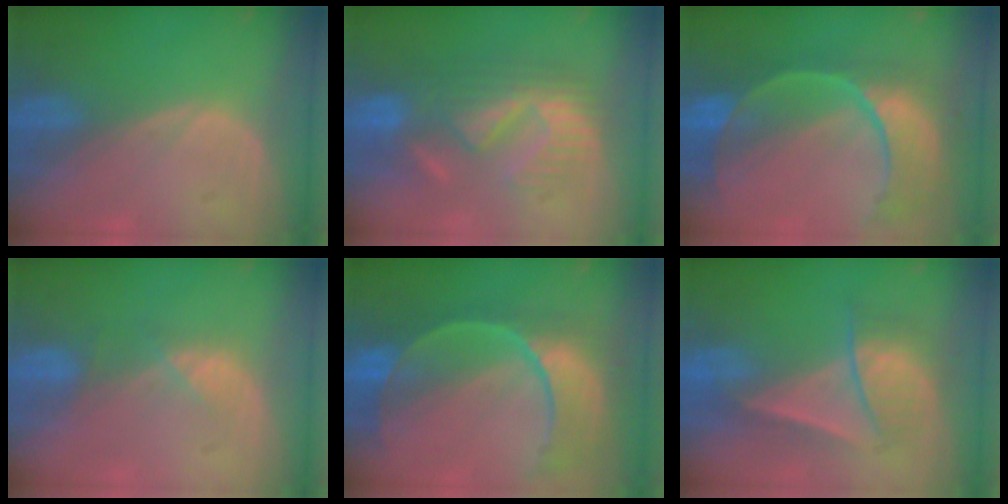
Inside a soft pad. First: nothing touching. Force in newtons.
{"total": 8.7, "press": 8.6, "slide": 1.5}
{"total": 11.6, "press": 9.6, "slide": 6.5}
{"total": 2.6, "press": 2.5, "slide": 0.8}
{"total": 11.2, "press": 9.4, "slide": 6.1}
{"total": 6.6, "press": 6.6, "slide": 0.5}